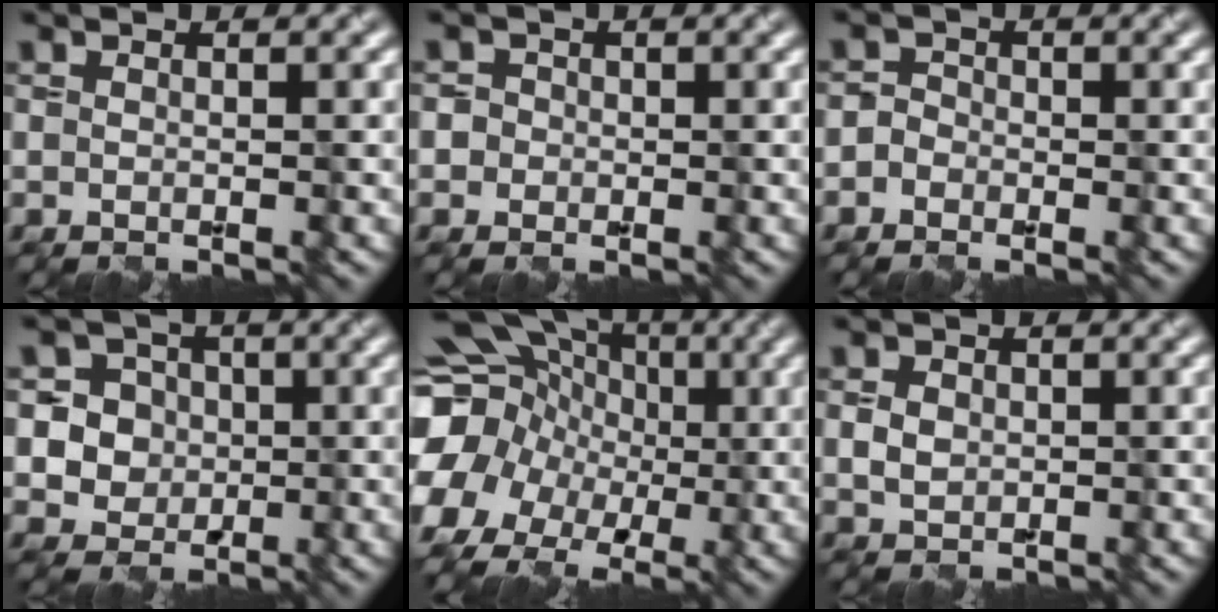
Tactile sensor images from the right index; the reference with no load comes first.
{"total": 2.0, "force": [0.3, 1.9, 0.5], "torque": [0.015, 0.011, -0.011]}
{"total": 1.4, "force": [-0.7, 1.3, 0.2], "torque": [0.015, 0.008, -0.017]}
{"total": 5.9, "force": [0.6, 5.6, 1.7], "torque": [-0.024, 0.021, 0.002]}
{"total": 16.3, "force": [-0.3, 14.6, 7.2], "torque": [-0.181, 0.015, -0.038]}
{"total": 1.8, "force": [0.2, 1.5, 0.9], "torque": [-0.019, -0.002, 0.003]}